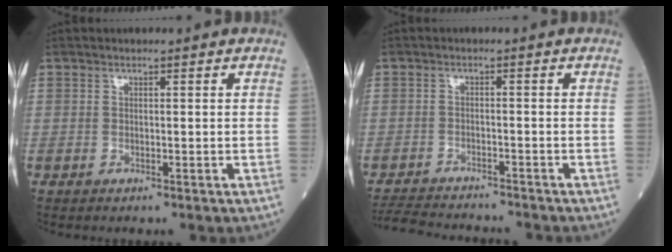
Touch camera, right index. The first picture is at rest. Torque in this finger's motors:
{"motor_torque": [-2.14, 0.00, -1.06, -0.21]}